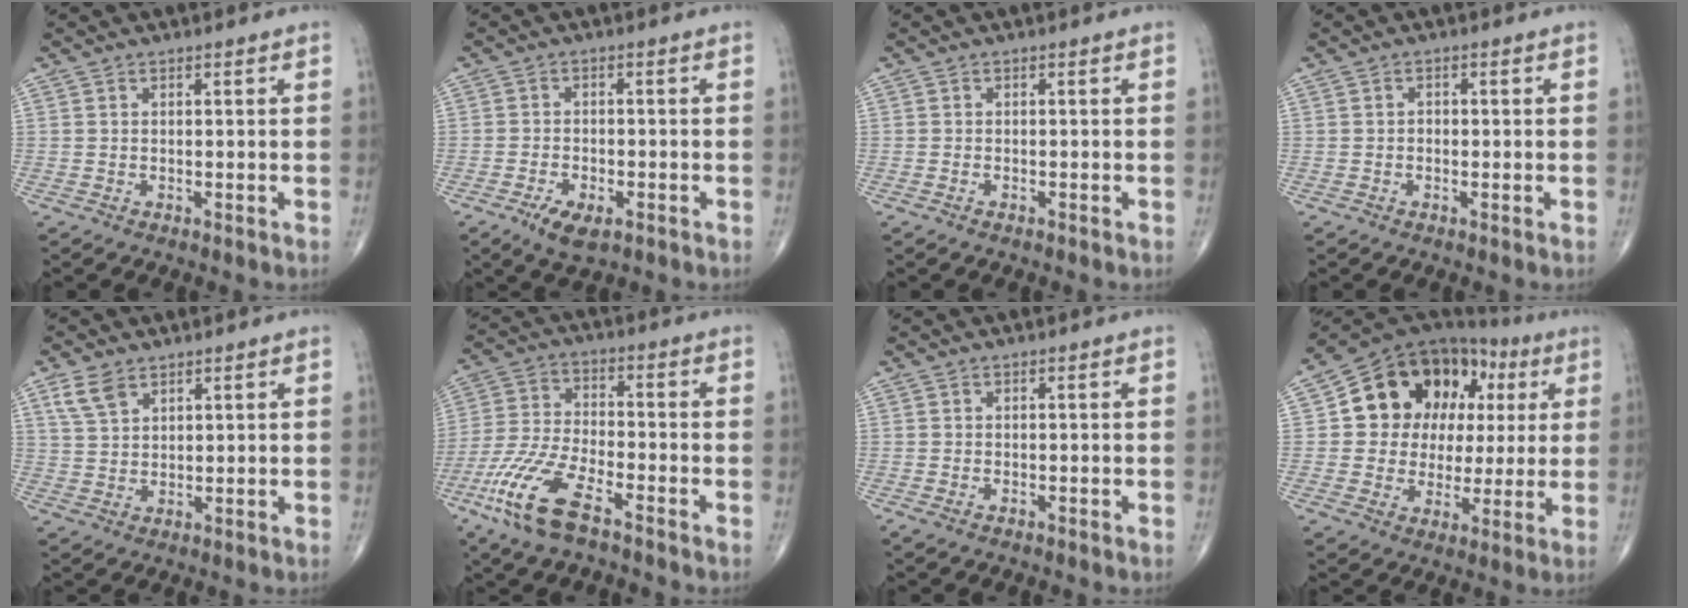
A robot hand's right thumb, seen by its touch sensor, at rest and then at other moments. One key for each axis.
{"total": 5.5, "fx": -2.9, "fy": 2.6, "fz": 3.9, "tx": -0.069, "ty": 0.005, "tz": -0.048}
{"total": 0.5, "fx": -0.4, "fy": 0.2, "fz": 0.3, "tx": -0.010, "ty": 0.004, "tz": -0.006}
{"total": 1.0, "fx": -0.2, "fy": 0.8, "fz": 0.6, "tx": 0.000, "ty": 0.004, "tz": -0.006}
{"total": 5.0, "fx": 3.0, "fy": 2.9, "fz": 2.7, "tx": -0.048, "ty": -0.008, "tz": 0.066}
{"total": 13.3, "fx": -7.8, "fy": 4.5, "fz": 9.7, "tx": -0.221, "ty": 0.018, "tz": -0.156}
{"total": 1.0, "fx": -0.5, "fy": 0.5, "fz": 0.7, "tx": -0.019, "ty": -0.002, "tz": -0.009}
{"total": 19.5, "fx": 4.9, "fy": 14.9, "fz": 11.5, "tx": -0.120, "ty": 0.034, "tz": 0.084}